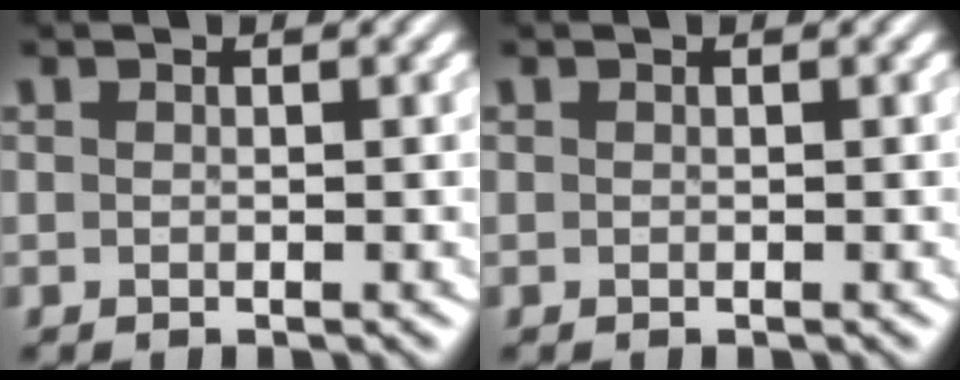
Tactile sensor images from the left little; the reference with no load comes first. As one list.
[{"total": 0.0}]